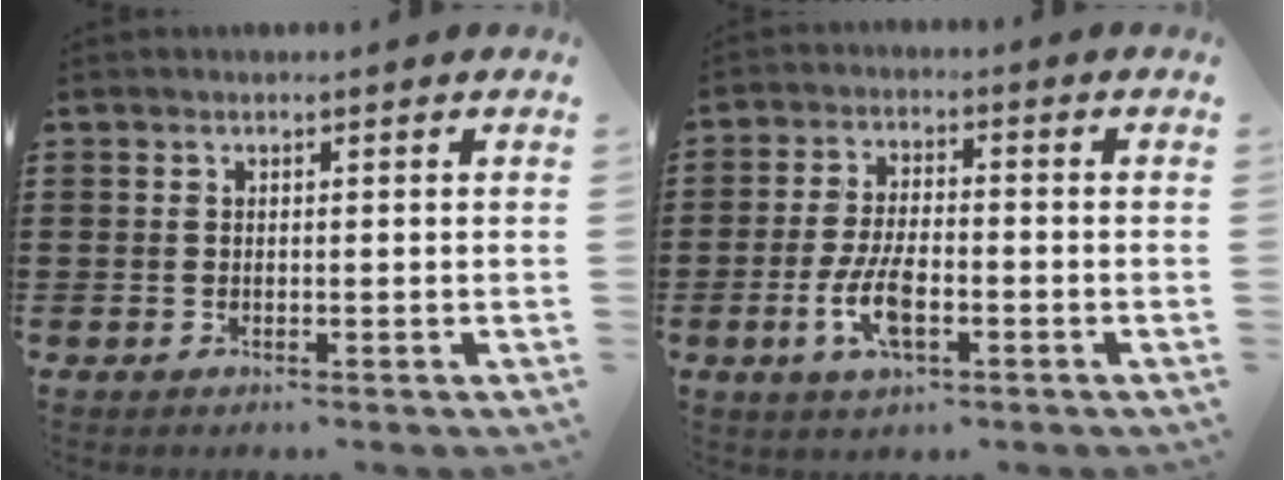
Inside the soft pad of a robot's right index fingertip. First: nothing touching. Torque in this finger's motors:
{"motor_torque": [1.44, 0.70, 0.84, 0.21]}